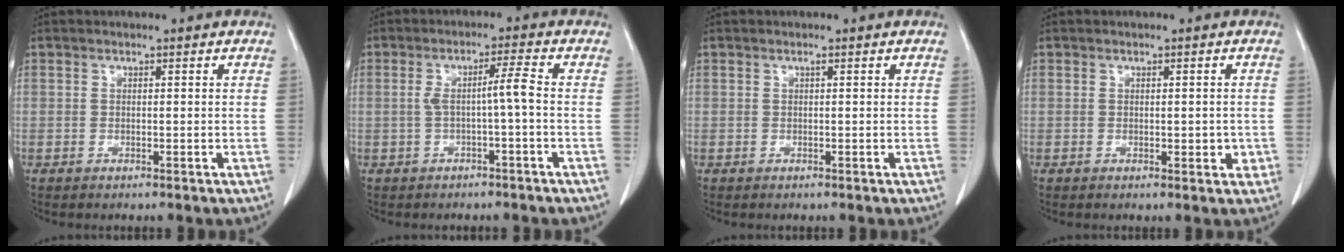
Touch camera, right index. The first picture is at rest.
{"total": 3.7, "force": [-0.6, -0.4, 3.6], "torque": [-0.065, 0.011, -0.007]}
{"total": 0.0}
{"total": 2.3, "force": [-0.3, 1.2, 1.9], "torque": [-0.020, 0.000, 0.002]}